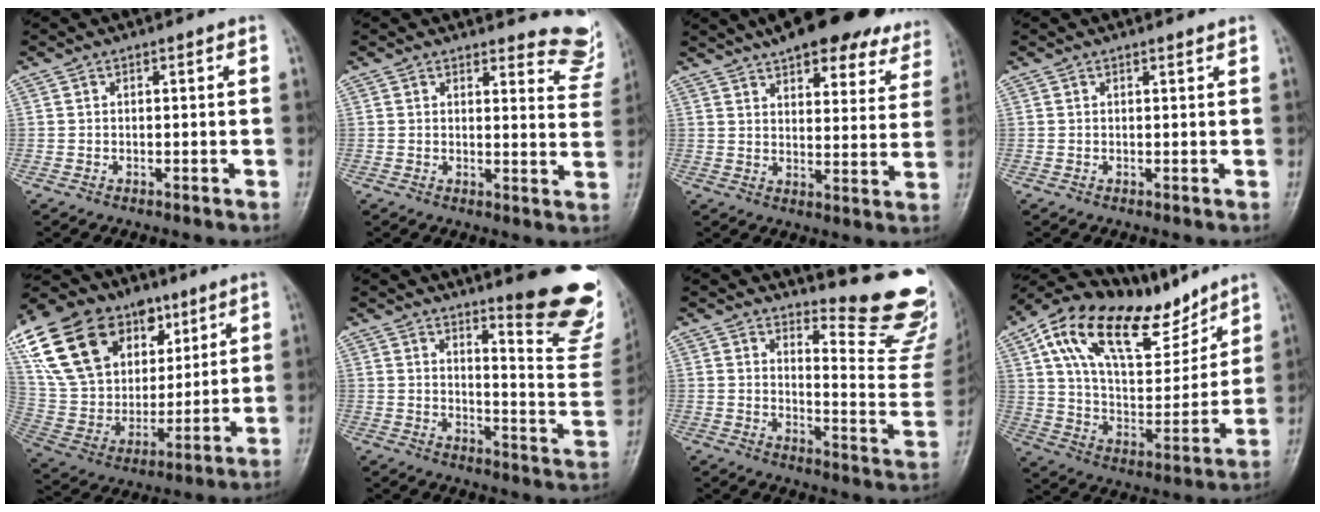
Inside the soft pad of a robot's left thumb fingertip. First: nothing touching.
{"total": 9.7, "force": [9.3, 2.6, 1.4], "torque": [0.024, -0.084, 0.075]}
{"total": 22.1, "force": [17.3, 7.9, 11.3], "torque": [-0.124, -0.040, 0.211]}
{"total": 0.8, "force": [0.8, 0.0, 0.3], "torque": [-0.002, -0.001, 0.012]}
{"total": 26.5, "force": [12.6, 18.0, 14.9], "torque": [-0.267, -0.001, 0.234]}
{"total": 17.9, "force": [13.0, 3.3, 11.9], "torque": [-0.111, -0.119, 0.162]}
{"total": 15.8, "force": [14.6, 2.0, 5.8], "torque": [-0.045, -0.188, 0.172]}
{"total": 24.3, "force": [15.1, 10.9, 15.7], "torque": [-0.228, -0.034, 0.265]}